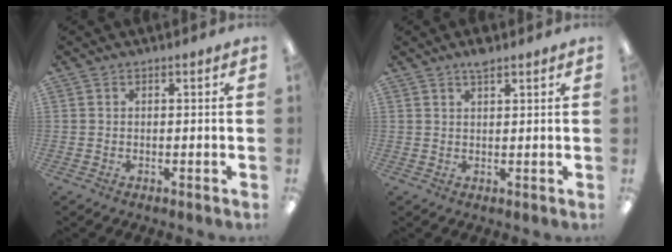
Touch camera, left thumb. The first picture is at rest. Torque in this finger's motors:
{"motor_torque": [0.74, 0.21, 0.49, -0.64, 0.01]}